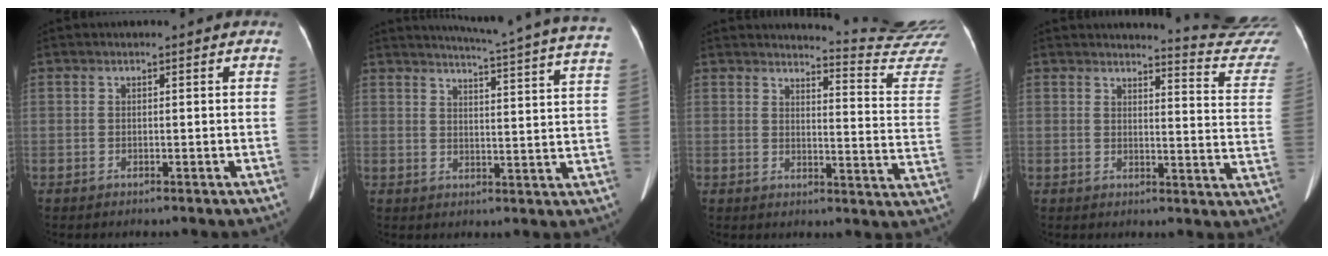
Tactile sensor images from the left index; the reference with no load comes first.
{"total": 21.6, "force": [19.9, -1.4, 8.1], "torque": [-0.122, -0.082, 0.226]}
{"total": 15.5, "force": [15.3, -2.1, 1.2], "torque": [-0.010, -0.150, 0.154]}
{"total": 14.0, "force": [13.9, -1.5, 0.7], "torque": [0.001, -0.138, 0.130]}